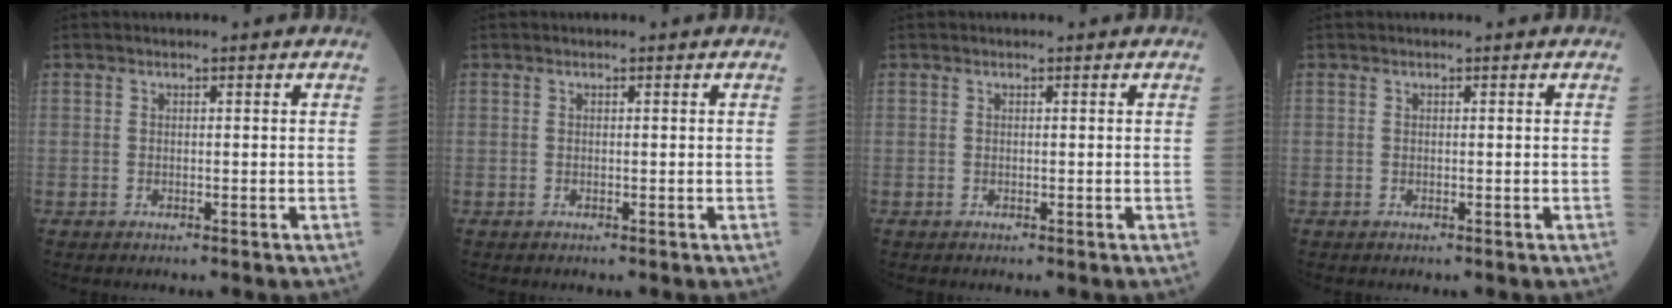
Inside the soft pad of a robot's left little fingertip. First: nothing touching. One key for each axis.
{"total": 0.0}
{"total": 0.0}
{"total": 0.0}